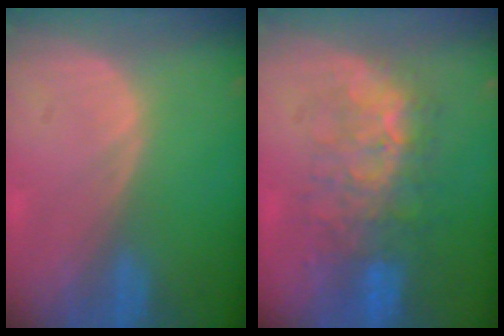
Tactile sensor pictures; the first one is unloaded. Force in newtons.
{"total": 8.7, "press": 8.3, "slide": 2.5}